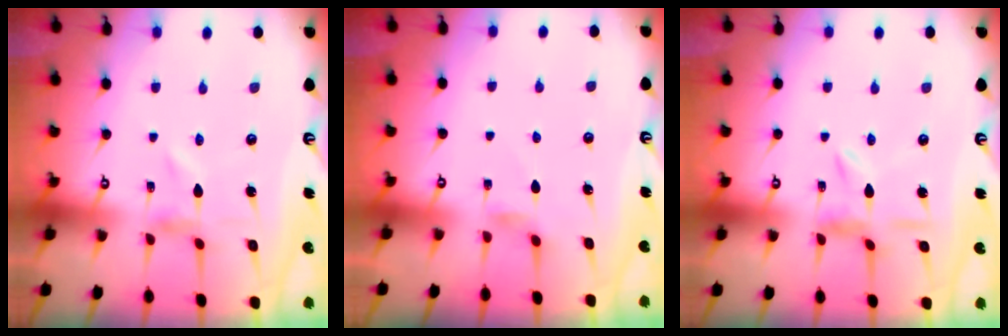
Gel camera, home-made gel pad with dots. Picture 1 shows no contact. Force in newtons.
{"total": 2.9, "press": 2.8, "slide": 0.5}
{"total": 3.9, "press": 3.9, "slide": 0.5}